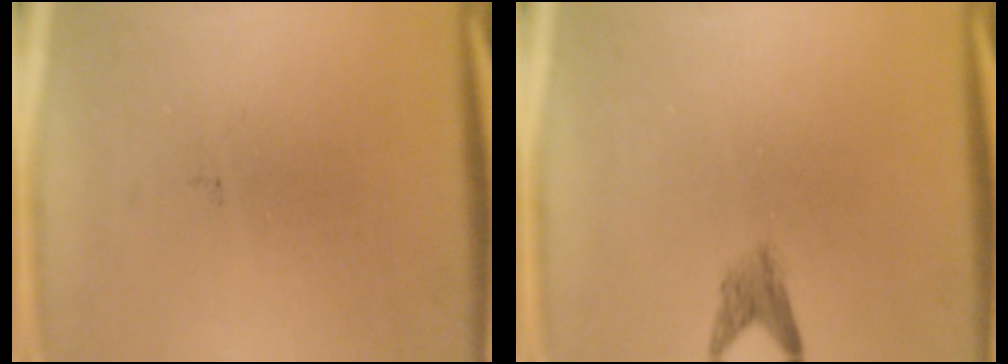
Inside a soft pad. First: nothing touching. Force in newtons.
{"total": 2.0}